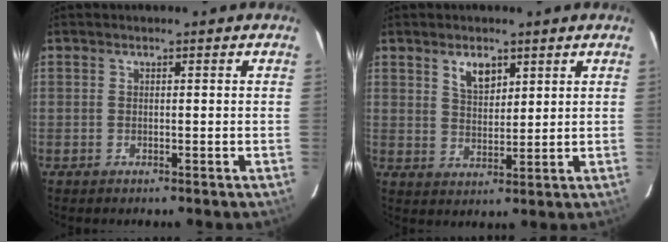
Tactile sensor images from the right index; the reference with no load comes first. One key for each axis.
{"total": 5.0, "fx": 2.9, "fy": 2.6, "fz": 3.1, "tx": -0.051, "ty": 0.004, "tz": 0.055}